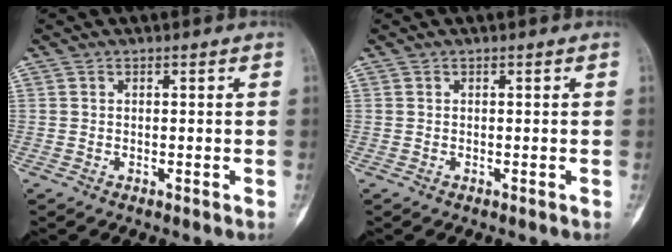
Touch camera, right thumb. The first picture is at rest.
{"total": 0.0}